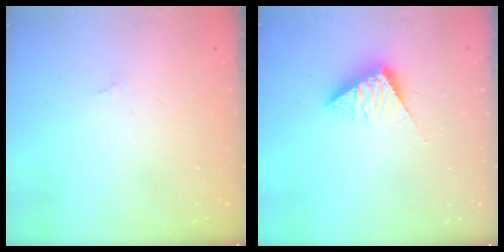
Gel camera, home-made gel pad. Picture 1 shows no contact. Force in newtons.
{"total": 8.0, "press": 8.0, "slide": 0.3}